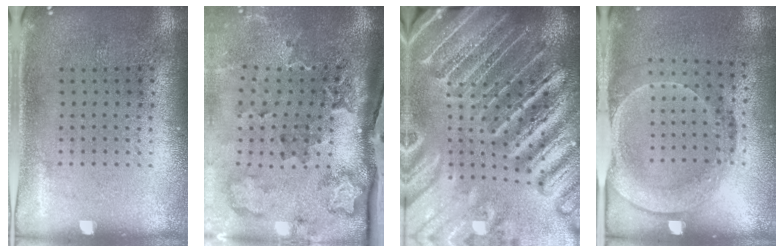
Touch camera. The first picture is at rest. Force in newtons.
{"total": 3.2, "press": 2.2, "slide": 2.4}
{"total": 5.4, "press": 4.8, "slide": 2.7}
{"total": 1.7, "press": 1.3, "slide": 1.1}